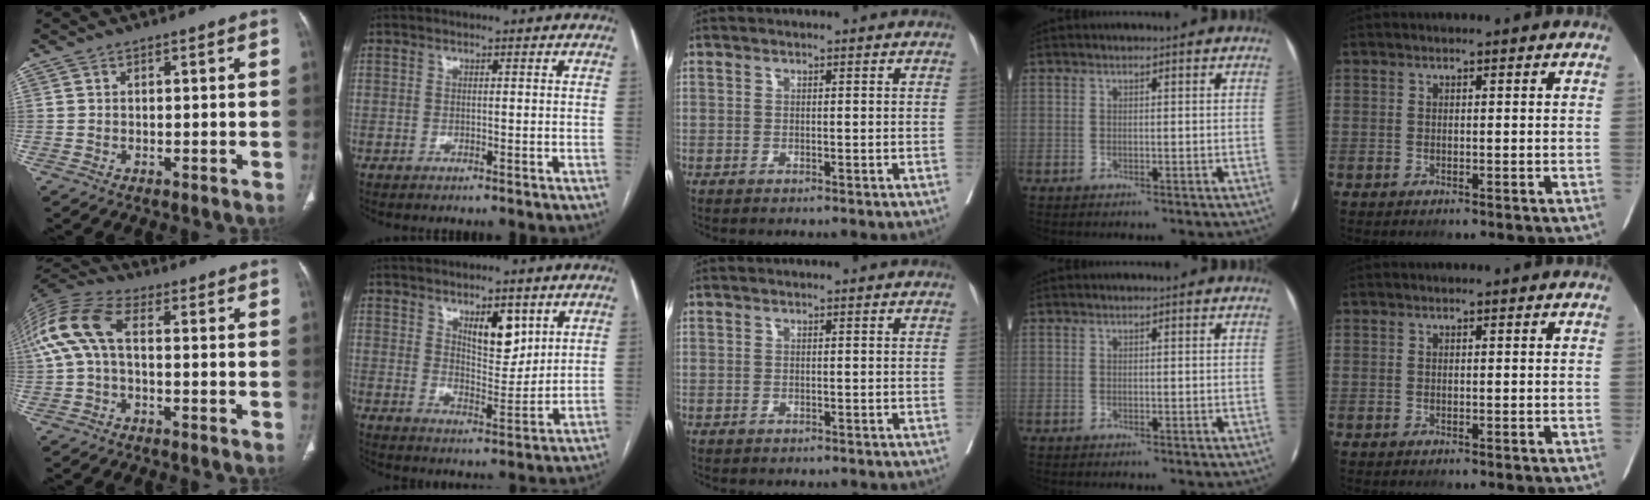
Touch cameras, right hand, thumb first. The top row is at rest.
{"thumb": {"total": 11.8, "force": [0.2, 6.1, 10.1], "torque": [-0.226, 0.037, -0.005]}, "index": {"total": 6.9, "force": [3.8, 2.8, 5.0], "torque": [-0.080, -0.008, 0.065]}, "middle": {"total": 0.7, "force": [-0.6, 0.3, 0.0], "torque": [-0.006, 0.002, -0.011]}}